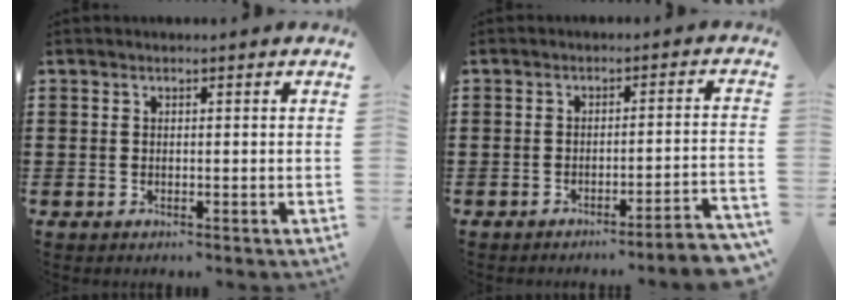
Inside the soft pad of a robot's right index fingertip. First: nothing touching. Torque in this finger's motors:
{"motor_torque": [1.52, -0.62, 0.26, 0.01]}